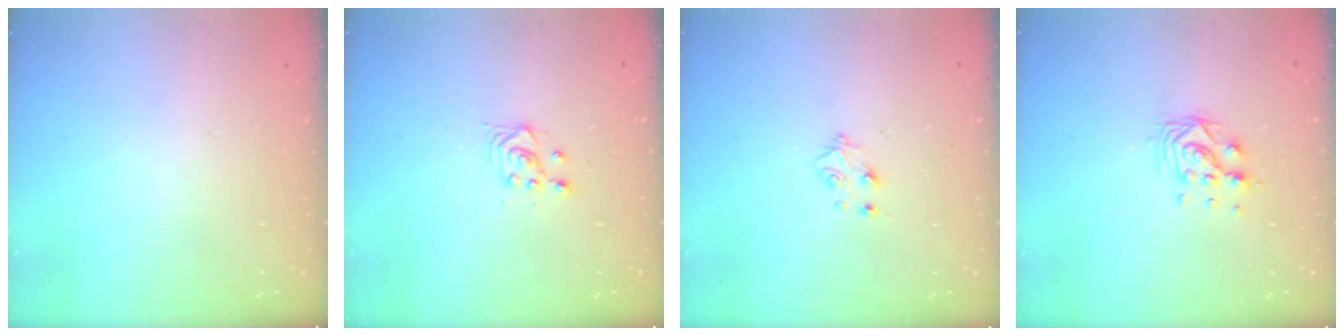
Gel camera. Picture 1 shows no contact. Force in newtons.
{"total": 3.3, "press": 3.1, "slide": 1.1}
{"total": 4.4, "press": 4.4, "slide": 0.5}
{"total": 8.8, "press": 8.8, "slide": 0.6}